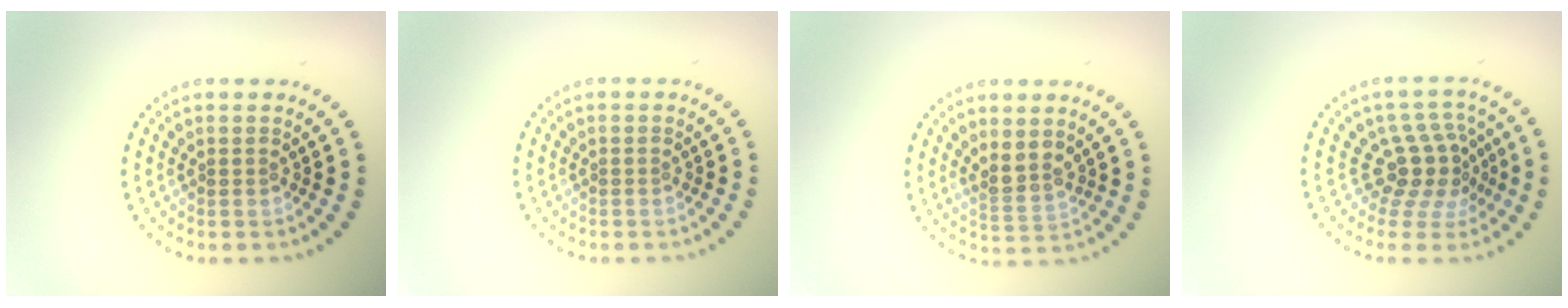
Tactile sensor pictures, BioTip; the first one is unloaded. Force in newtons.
{"total": 0.0}
{"total": 2.4, "press": 1.9, "slide": 1.5}
{"total": 4.0, "press": 2.9, "slide": 2.7}